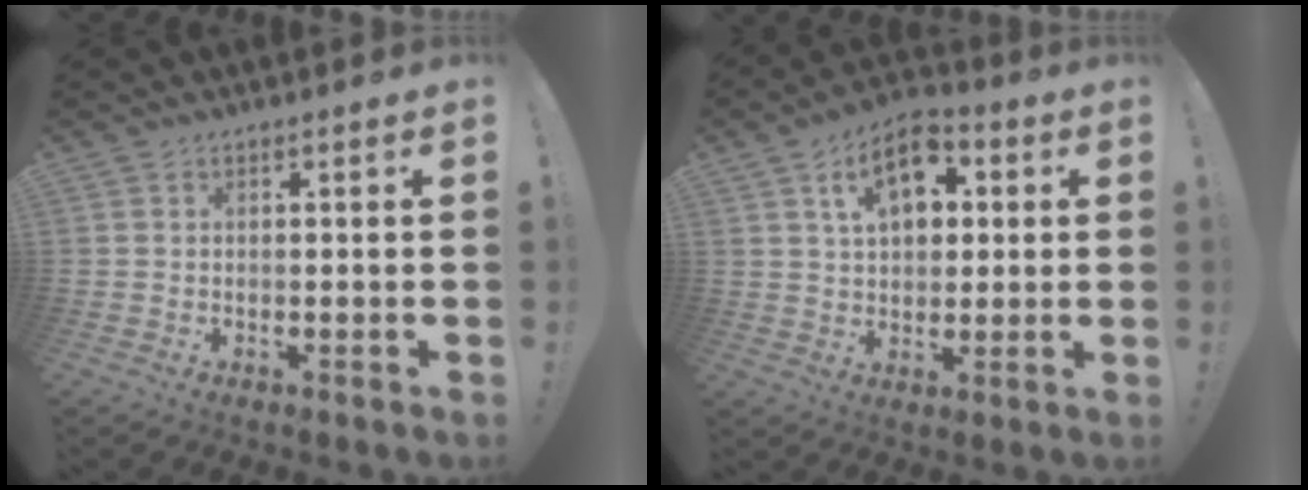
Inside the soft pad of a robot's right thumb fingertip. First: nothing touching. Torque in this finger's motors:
{"motor_torque": [0.30, 1.40, 0.59, 0.59, 0.30]}